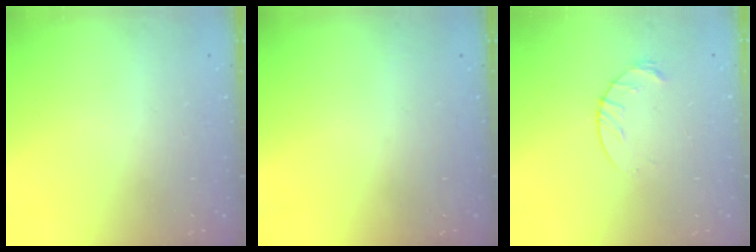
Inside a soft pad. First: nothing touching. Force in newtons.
{"total": 0.0}
{"total": 6.0, "press": 6.0, "slide": 0.8}